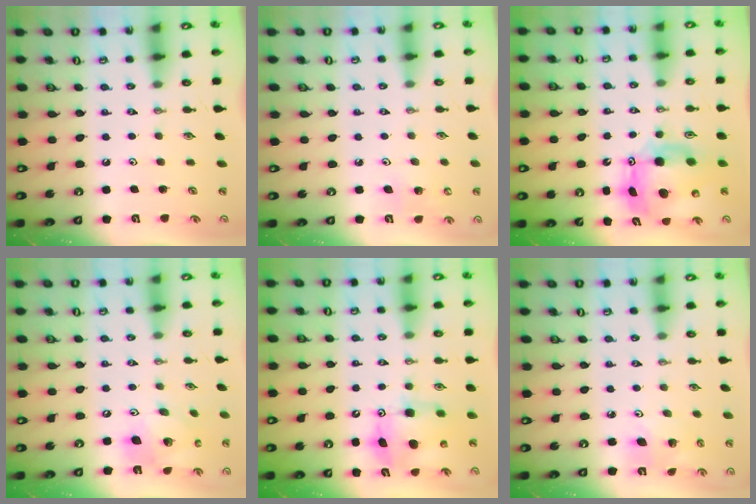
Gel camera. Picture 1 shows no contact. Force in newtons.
{"total": 6.5, "press": 6.2, "slide": 1.9}
{"total": 11.3, "press": 11.2, "slide": 1.1}
{"total": 15.6, "press": 15.4, "slide": 2.5}
{"total": 9.3, "press": 9.3, "slide": 0.6}
{"total": 6.5, "press": 6.3, "slide": 1.5}